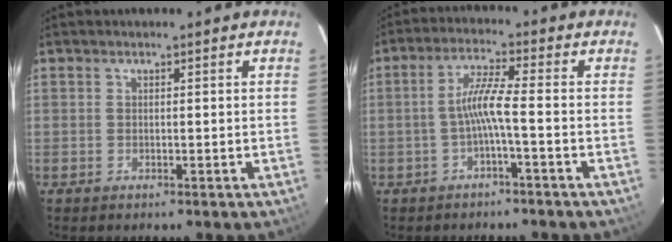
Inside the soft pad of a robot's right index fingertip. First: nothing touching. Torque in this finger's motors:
{"motor_torque": [0.97, -0.25, 0.57, 0.14]}